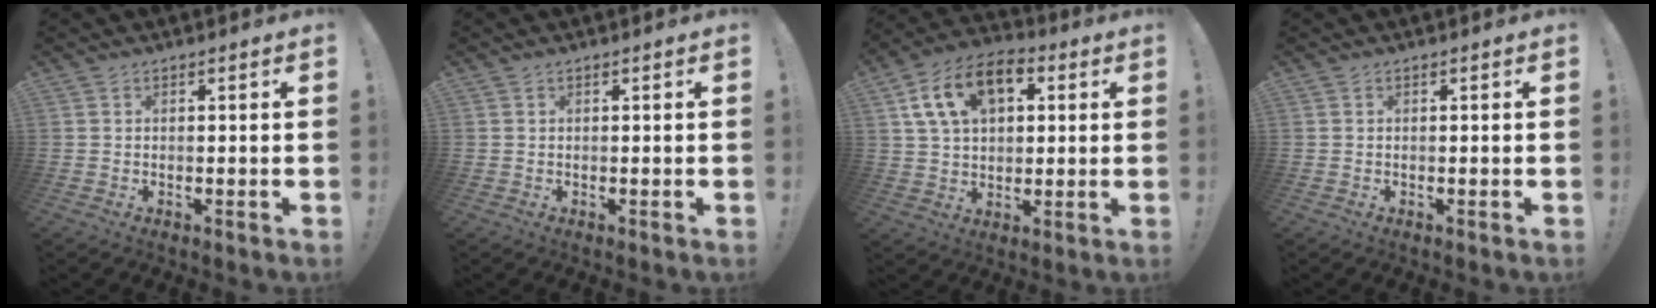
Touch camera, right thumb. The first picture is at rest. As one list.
[{"total": 0.0}, {"total": 15.1, "force": [6.0, 9.9, 9.6], "torque": [-0.161, -0.015, 0.112]}, {"total": 0.0}]